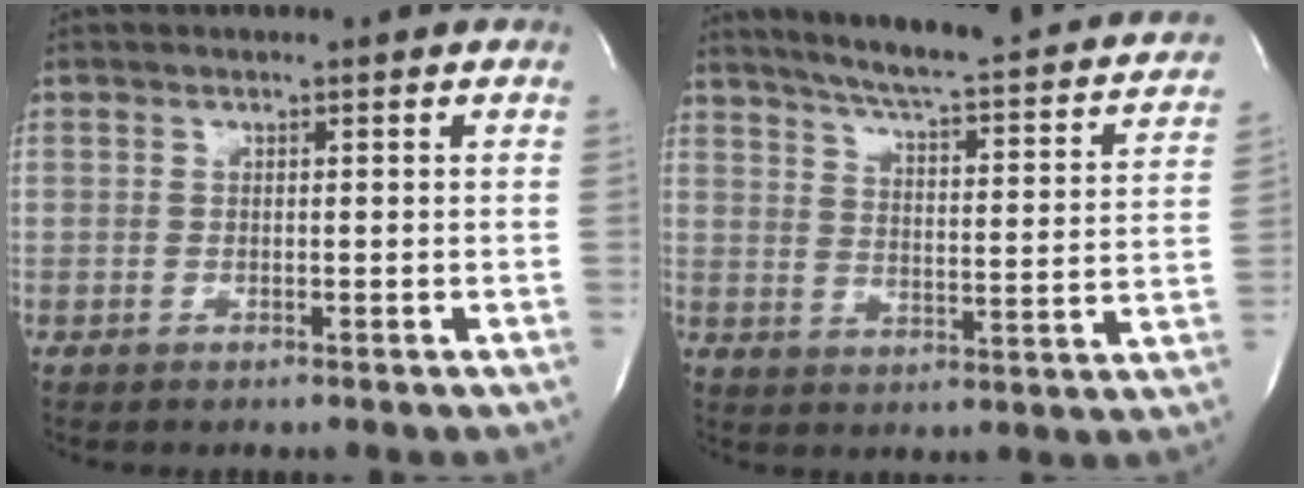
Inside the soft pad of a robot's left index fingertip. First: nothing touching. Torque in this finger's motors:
{"motor_torque": [-0.03, -0.33, 0.29, 0.09]}